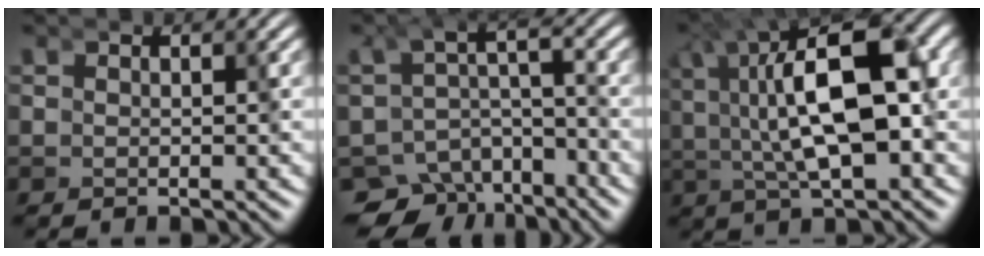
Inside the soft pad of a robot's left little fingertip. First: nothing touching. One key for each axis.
{"total": 8.4, "fx": -5.9, "fy": 5.3, "fz": 2.8, "tx": -0.043, "ty": -0.038, "tz": -0.097}
{"total": 8.5, "fx": -0.3, "fy": 4.4, "fz": 7.3, "tx": -0.120, "ty": -0.013, "tz": -0.004}